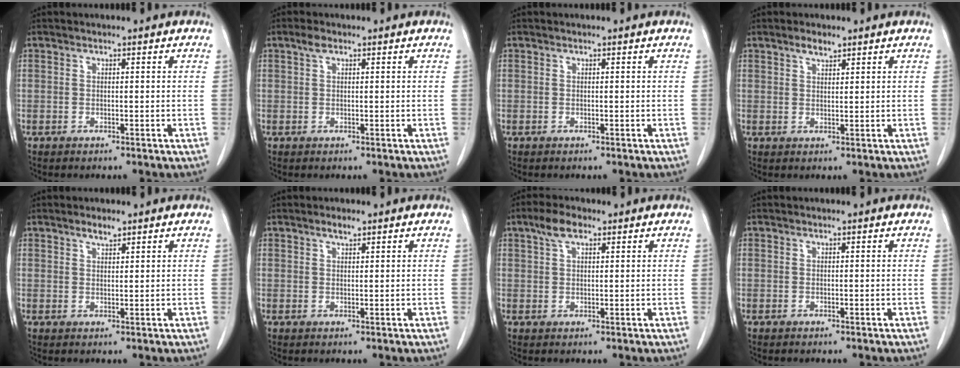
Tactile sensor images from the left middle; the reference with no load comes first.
{"total": 1.3, "force": [0.8, 0.5, 0.9], "torque": [-0.020, 0.010, 0.015]}
{"total": 0.0}
{"total": 2.0, "force": [1.5, 0.6, 1.1], "torque": [-0.023, 0.001, 0.028]}
{"total": 1.7, "force": [1.4, 0.4, 0.9], "torque": [-0.019, -0.001, 0.026]}
{"total": 1.3, "force": [1.0, 0.3, 0.8], "torque": [-0.019, 0.000, 0.019]}
{"total": 3.7, "force": [2.3, 1.5, 2.5], "torque": [-0.055, 0.011, 0.045]}
{"total": 0.0}